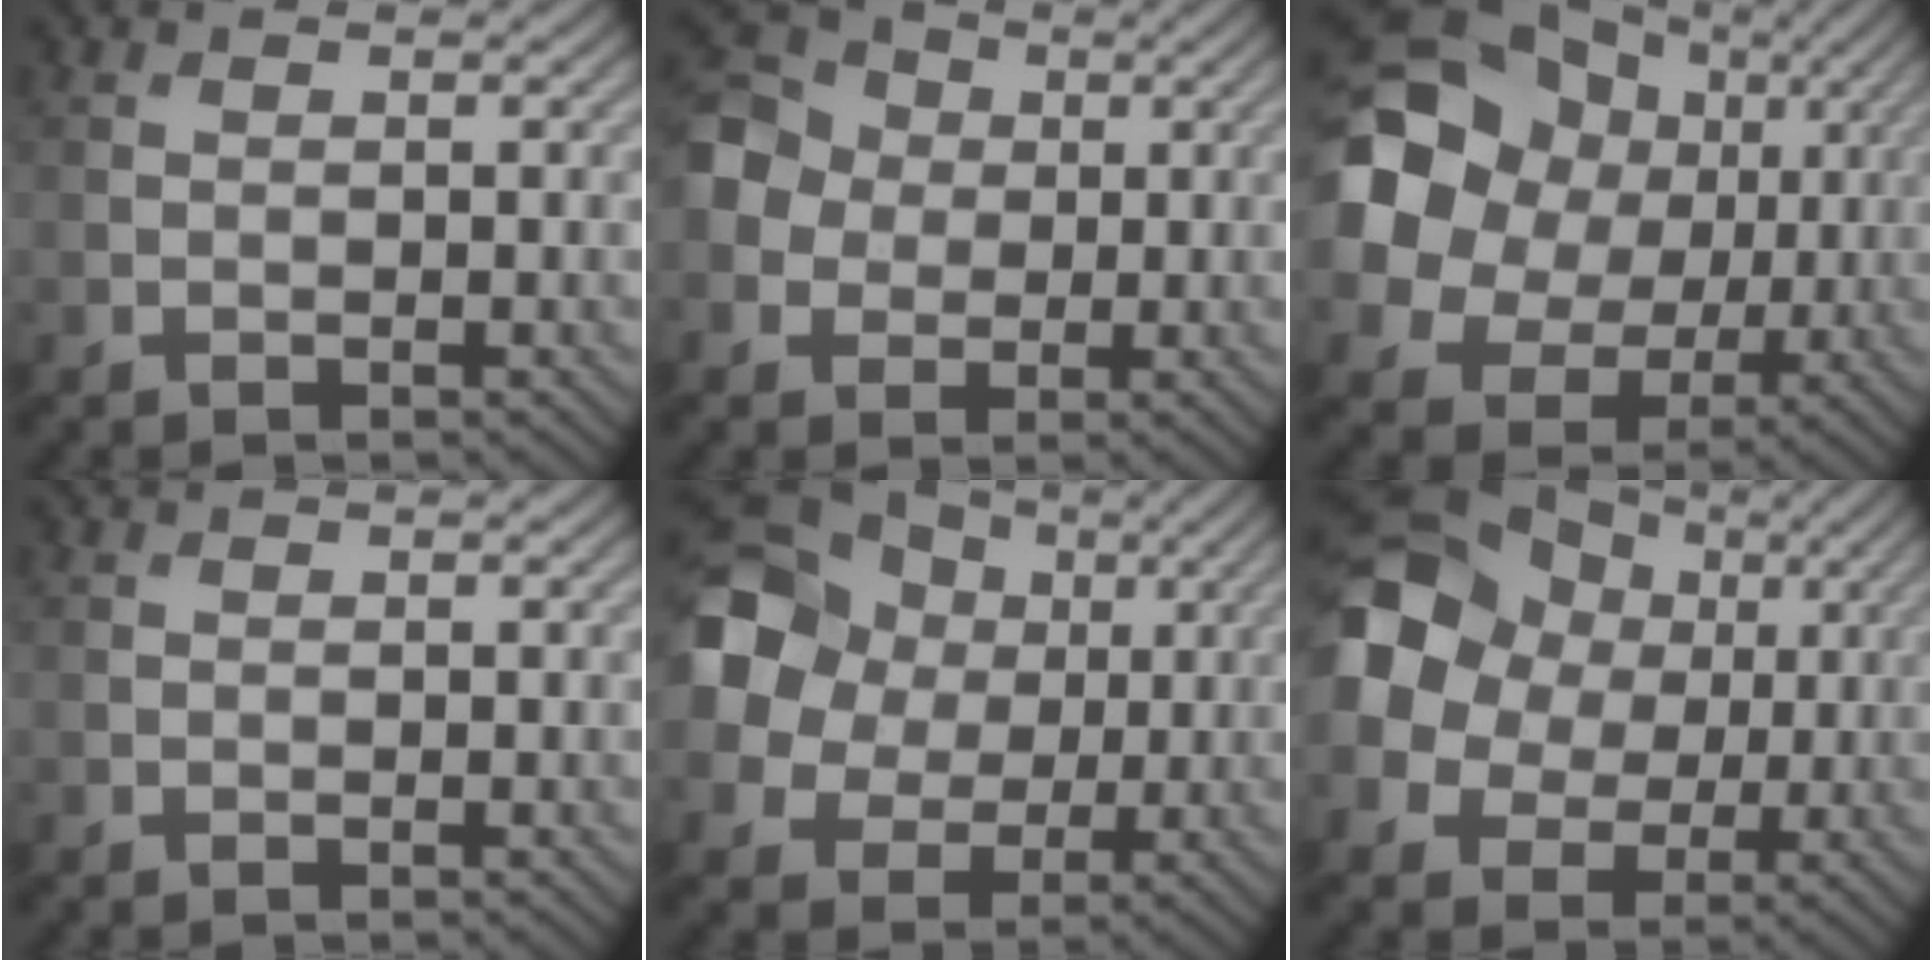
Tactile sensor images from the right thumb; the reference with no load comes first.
{"total": 7.9, "force": [0.3, 7.0, 3.7], "torque": [-0.110, 0.014, -0.011]}
{"total": 20.3, "force": [4.9, 17.5, 9.1], "torque": [-0.290, 0.026, 0.089]}
{"total": 0.0}
{"total": 17.1, "force": [3.7, 14.9, 7.4], "torque": [-0.237, 0.027, 0.047]}
{"total": 14.7, "force": [2.6, 12.6, 7.1], "torque": [-0.220, 0.012, 0.039]}